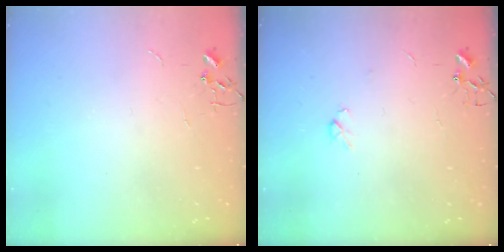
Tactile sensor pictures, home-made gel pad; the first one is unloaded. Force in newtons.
{"total": 3.8, "press": 3.6, "slide": 0.9}